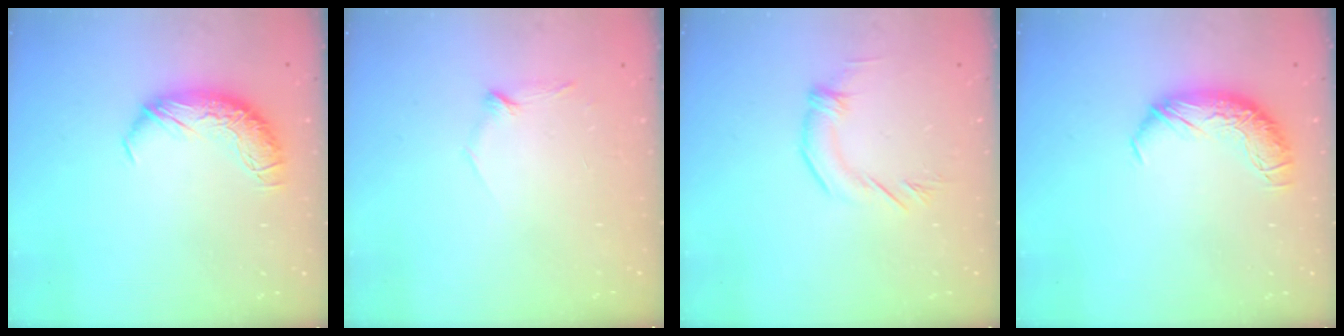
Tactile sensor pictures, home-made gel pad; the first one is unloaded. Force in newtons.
{"total": 7.3, "press": 7.2, "slide": 0.7}
{"total": 2.8, "press": 2.8, "slide": 0.2}
{"total": 0.0}